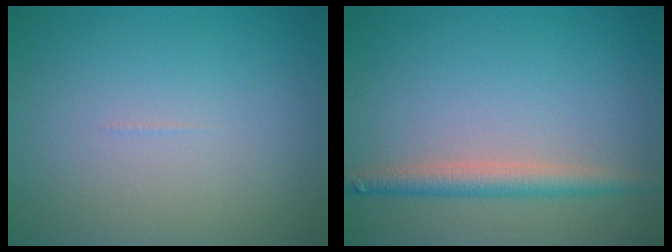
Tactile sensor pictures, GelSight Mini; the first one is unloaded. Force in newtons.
{"total": 2.6, "press": 2.6, "slide": 0.1}